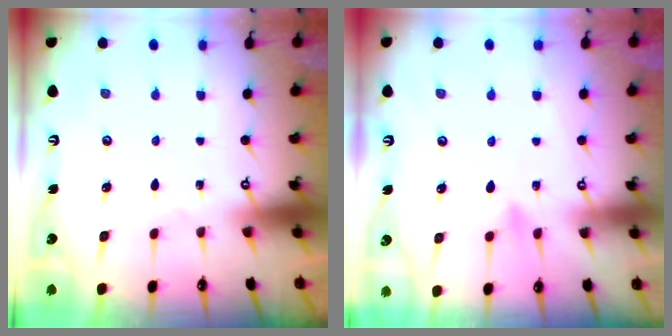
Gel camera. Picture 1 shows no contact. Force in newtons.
{"total": 5.8, "press": 5.8, "slide": 0.3}